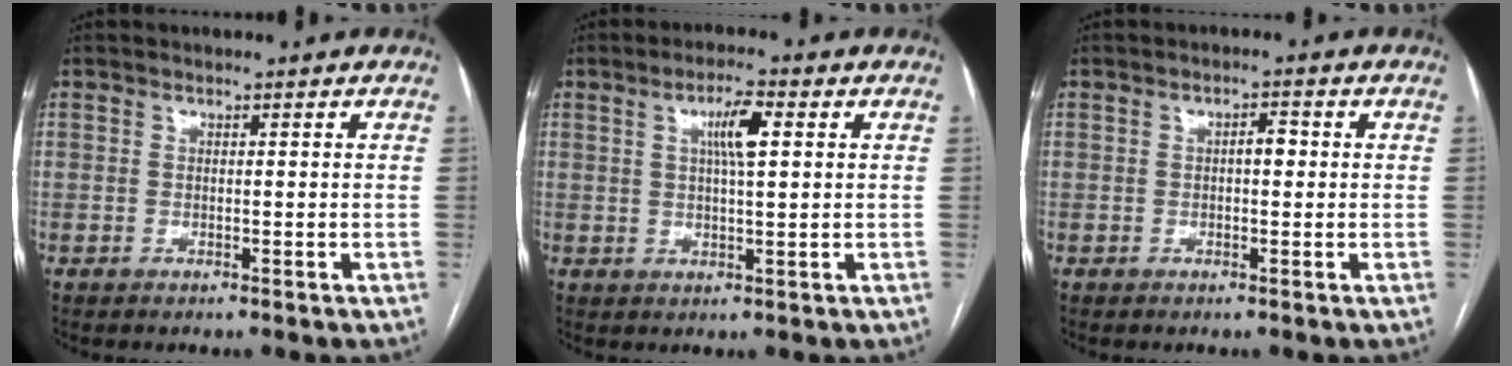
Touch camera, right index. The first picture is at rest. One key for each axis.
{"total": 5.2, "fx": 1.6, "fy": 0.7, "fz": 4.9, "tx": -0.088, "ty": 0.006, "tz": 0.027}
{"total": 2.1, "fx": 0.1, "fy": 0.9, "fz": 1.9, "tx": -0.027, "ty": 0.008, "tz": -0.001}